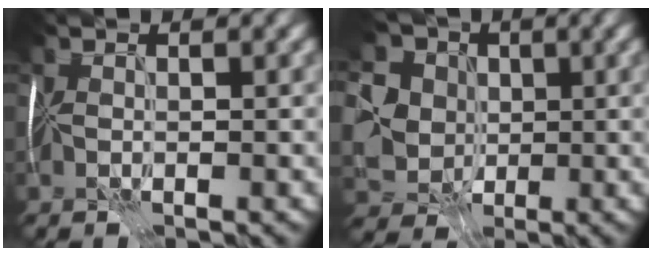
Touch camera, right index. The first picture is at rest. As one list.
[{"total": 6.3, "force": [0.6, 5.3, 3.2], "torque": [-0.072, 0.014, -0.003]}]